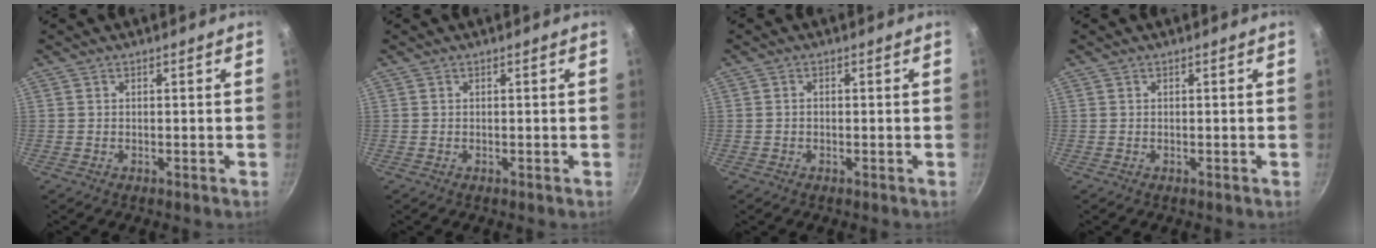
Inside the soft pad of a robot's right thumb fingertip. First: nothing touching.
{"total": 0.0}
{"total": 0.9, "force": [-0.2, 0.7, 0.5], "torque": [-0.010, 0.004, -0.003]}
{"total": 0.0}